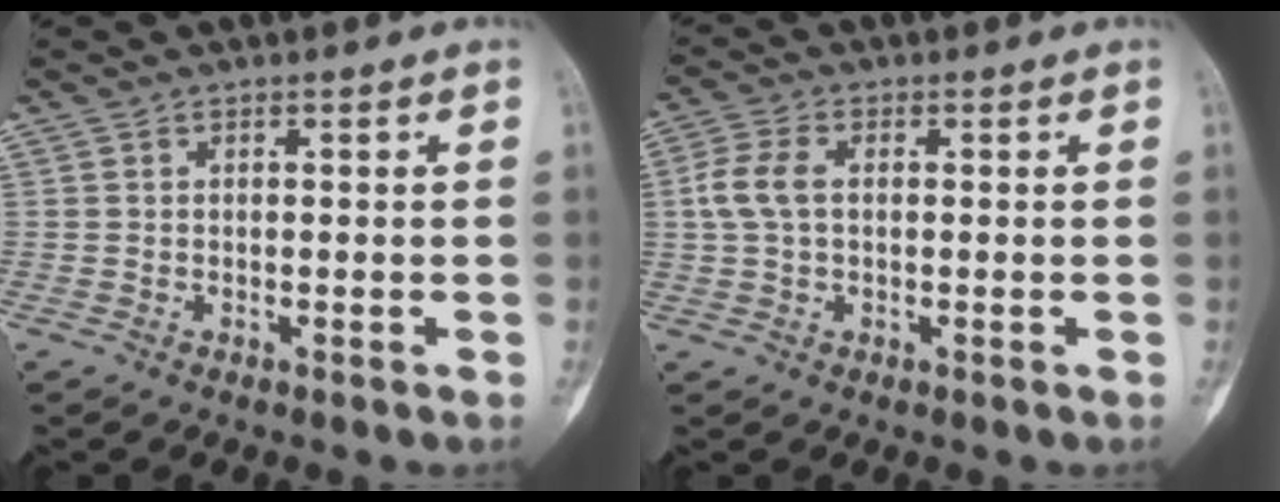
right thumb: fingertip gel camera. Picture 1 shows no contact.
{"total": 5.5, "force": [0.5, 3.4, 4.4], "torque": [-0.106, 0.013, 0.006]}